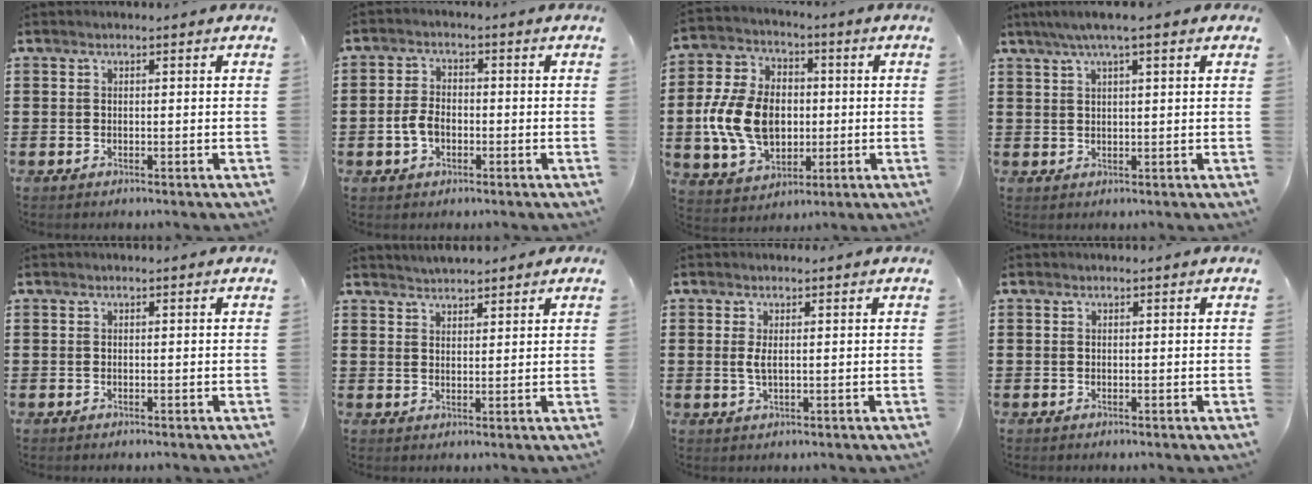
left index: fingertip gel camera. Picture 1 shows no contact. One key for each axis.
{"total": 4.0, "fx": -1.1, "fy": 2.6, "fz": 2.9, "tx": -0.076, "ty": -0.002, "tz": -0.026}
{"total": 11.8, "fx": -0.9, "fy": 8.8, "fz": 7.8, "tx": -0.179, "ty": 0.017, "tz": -0.016}
{"total": 4.4, "fx": 2.5, "fy": 0.4, "fz": 3.5, "tx": -0.072, "ty": 0.006, "tz": 0.044}
{"total": 0.0}
{"total": 2.7, "fx": 2.7, "fy": 0.3, "fz": 0.1, "tx": -0.009, "ty": -0.002, "tz": 0.051}
{"total": 1.9, "fx": 0.3, "fy": 0.4, "fz": 1.8, "tx": -0.044, "ty": -0.004, "tz": 0.002}
{"total": 0.0}